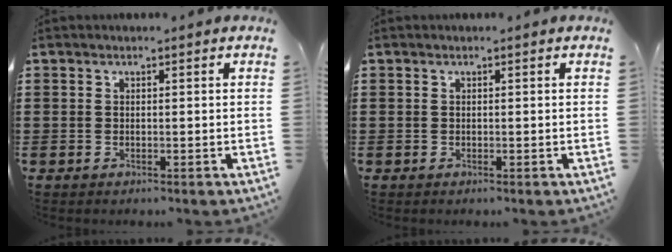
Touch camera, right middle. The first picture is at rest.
{"total": 0.0}